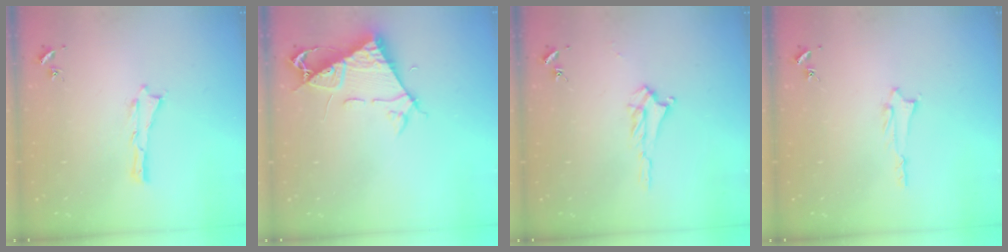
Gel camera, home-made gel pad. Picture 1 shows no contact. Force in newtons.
{"total": 7.6, "press": 7.6, "slide": 0.9}
{"total": 2.4, "press": 2.4, "slide": 0.4}
{"total": 1.4, "press": 1.4, "slide": 0.2}